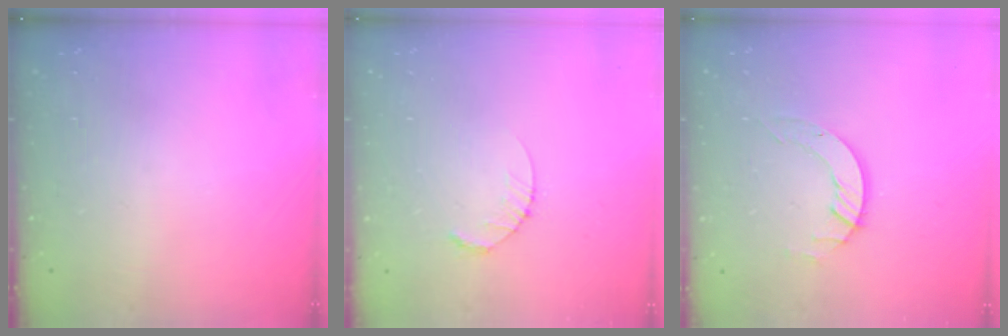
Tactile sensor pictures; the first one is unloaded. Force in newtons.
{"total": 2.6, "press": 2.6, "slide": 0.4}
{"total": 4.1, "press": 4.1, "slide": 0.1}